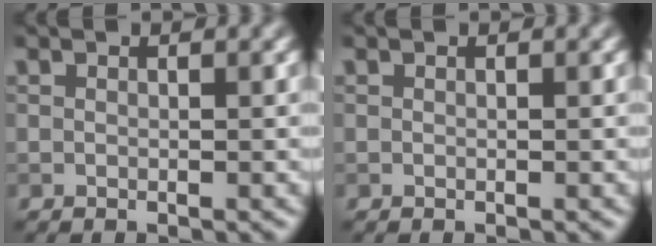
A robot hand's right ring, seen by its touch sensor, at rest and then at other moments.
{"total": 0.0}